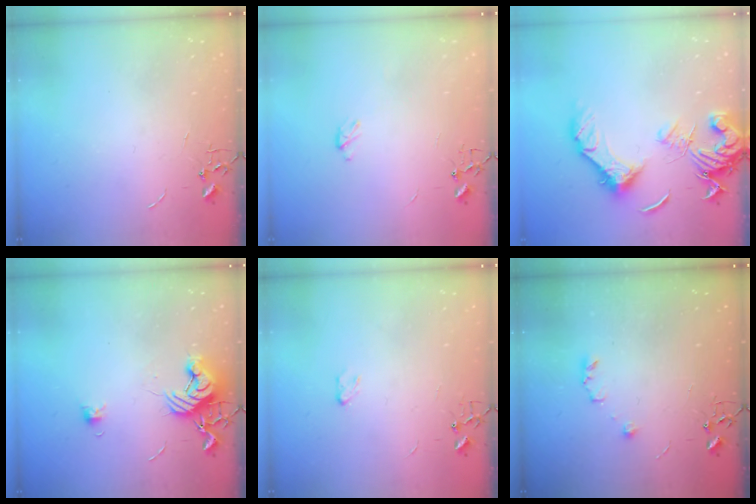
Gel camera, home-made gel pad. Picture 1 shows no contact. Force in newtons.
{"total": 3.1, "press": 3.1, "slide": 0.5}
{"total": 17.6, "press": 17.5, "slide": 2.0}
{"total": 12.1, "press": 12.0, "slide": 1.3}
{"total": 2.9, "press": 2.9, "slide": 0.4}
{"total": 5.8, "press": 5.8, "slide": 0.5}